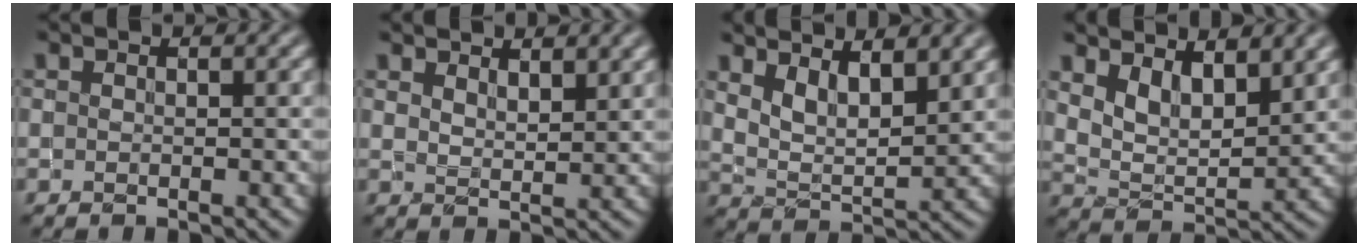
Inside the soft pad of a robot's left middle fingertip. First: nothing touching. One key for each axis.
{"total": 2.7, "fx": 2.3, "fy": 0.7, "fz": 1.2, "tx": -0.019, "ty": -0.001, "tz": 0.046}
{"total": 5.0, "fx": 3.3, "fy": 1.8, "fz": 3.3, "tx": -0.062, "ty": -0.001, "tz": 0.059}
{"total": 5.3, "fx": 3.4, "fy": 2.3, "fz": 3.3, "tx": -0.062, "ty": -0.006, "tz": 0.058}